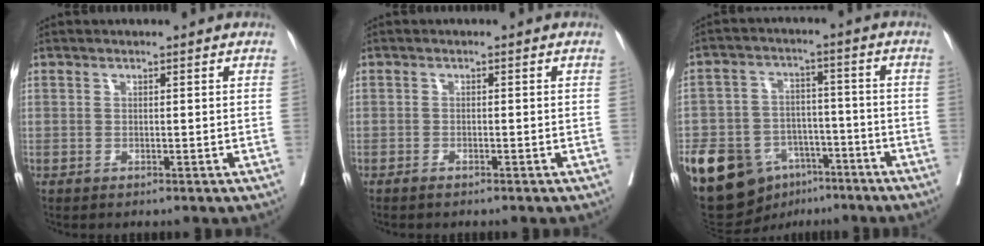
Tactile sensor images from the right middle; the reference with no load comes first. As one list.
[{"total": 1.4, "force": [-1.2, 0.2, 0.8], "torque": [-0.016, -0.002, -0.015]}, {"total": 15.1, "force": [-8.5, 10.0, 7.5], "torque": [-0.134, 0.018, -0.134]}]